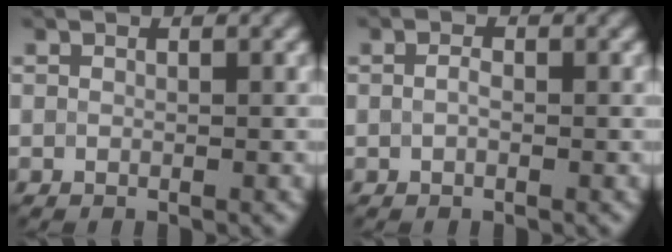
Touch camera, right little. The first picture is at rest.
{"total": 0.8, "force": [0.0, 0.5, 0.7], "torque": [-0.017, 0.001, -0.002]}